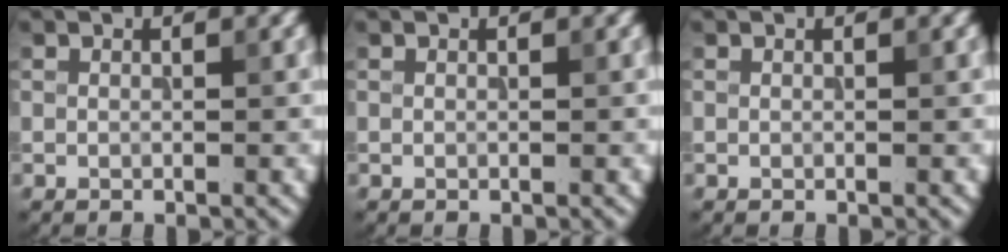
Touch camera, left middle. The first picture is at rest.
{"total": 0.0}
{"total": 0.0}